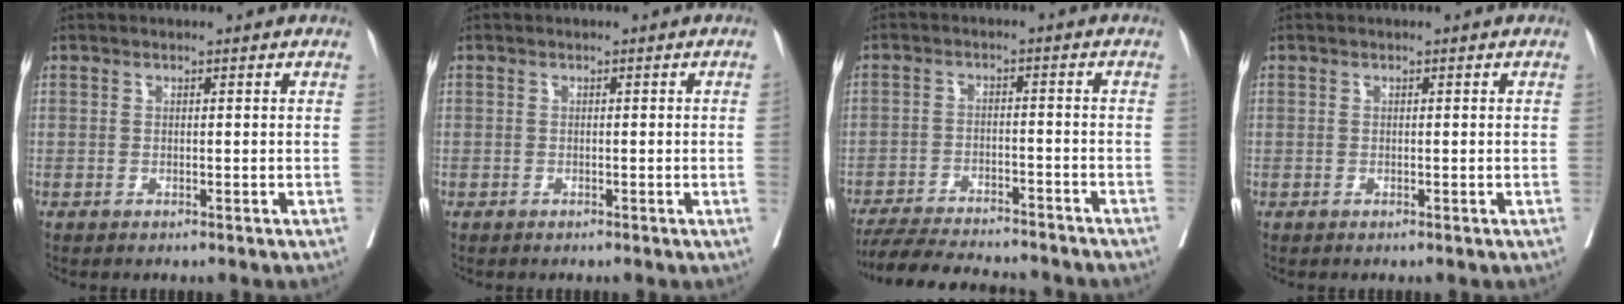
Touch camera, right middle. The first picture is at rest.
{"total": 0.7, "force": [-0.2, -0.3, 0.6], "torque": [-0.002, 0.002, -0.004]}
{"total": 15.9, "force": [-14.4, 2.3, 6.2], "torque": [-0.111, -0.017, -0.207]}
{"total": 0.0}